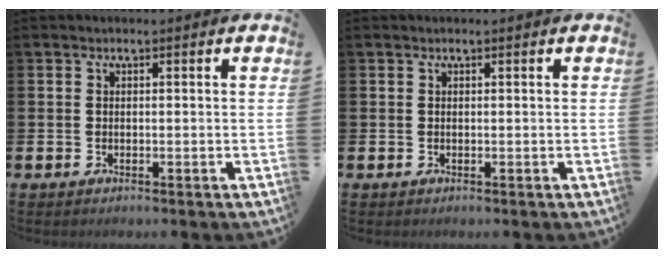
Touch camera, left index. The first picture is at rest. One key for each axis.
{"total": 0.0}